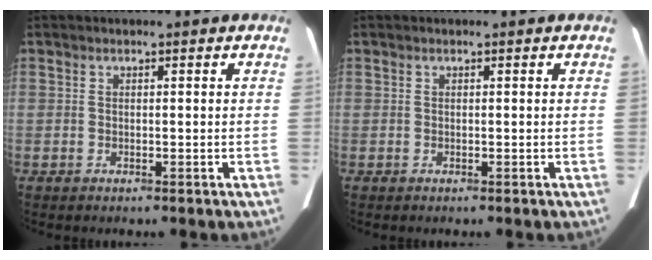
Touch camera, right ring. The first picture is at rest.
{"total": 0.0}